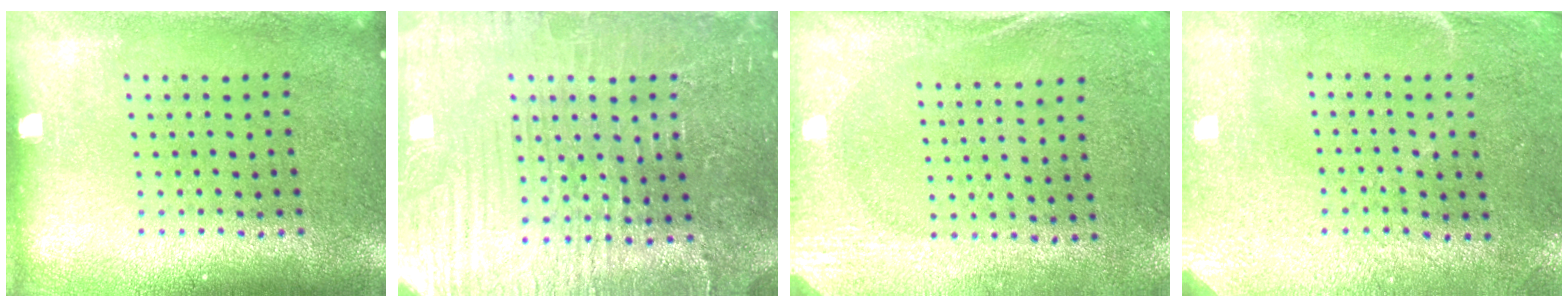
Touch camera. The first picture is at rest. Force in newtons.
{"total": 4.4, "press": 4.2, "slide": 1.2}
{"total": 2.8, "press": 2.2, "slide": 1.7}
{"total": 2.9, "press": 2.4, "slide": 1.6}